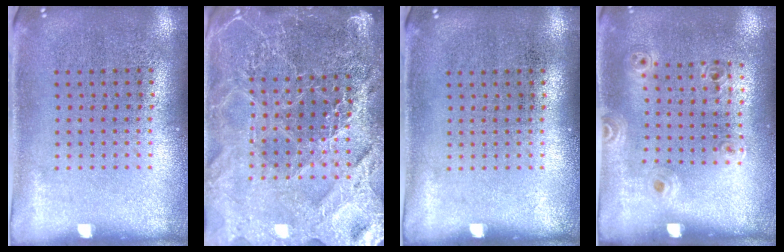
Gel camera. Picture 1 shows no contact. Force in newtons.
{"total": 5.0, "press": 4.5, "slide": 2.1}
{"total": 0.0}
{"total": 1.1, "press": 0.9, "slide": 0.6}